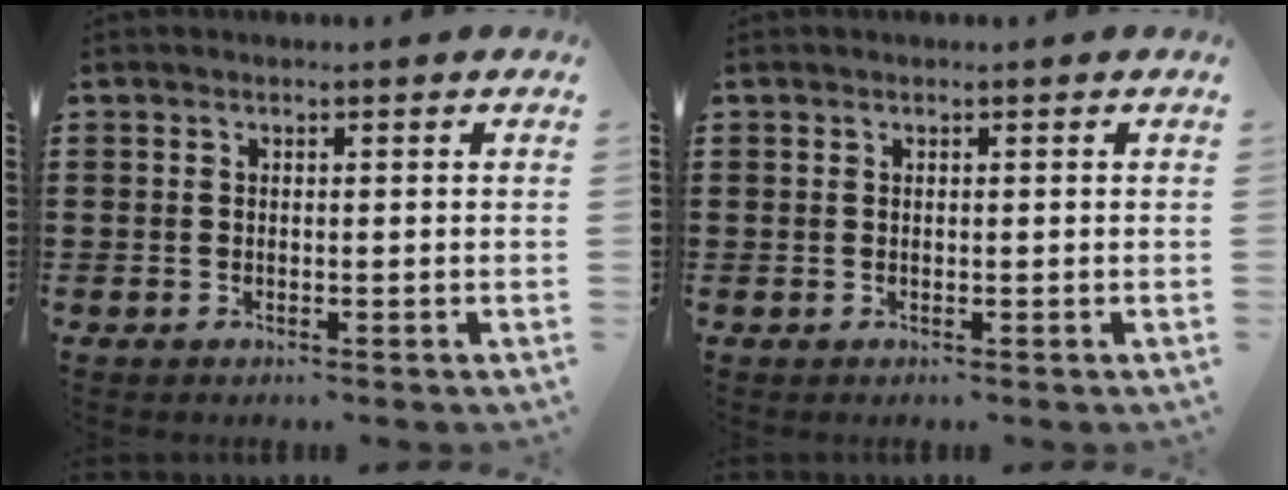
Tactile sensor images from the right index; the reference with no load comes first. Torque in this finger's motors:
{"motor_torque": [-1.08, 1.05, -1.05, -0.21]}